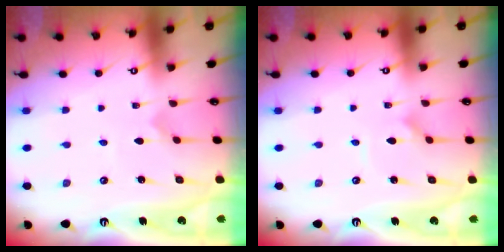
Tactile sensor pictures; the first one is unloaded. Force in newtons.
{"total": 1.5, "press": 1.5, "slide": 0.1}